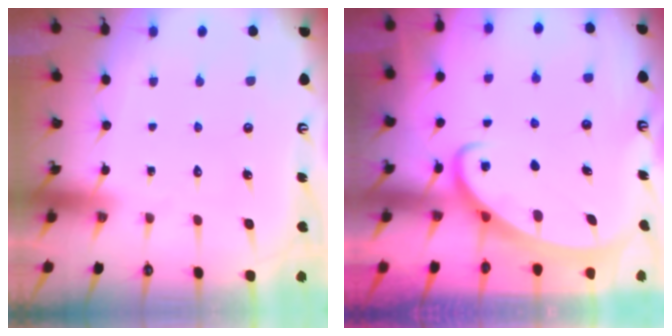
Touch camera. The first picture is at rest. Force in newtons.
{"total": 2.4, "press": 2.4, "slide": 0.4}